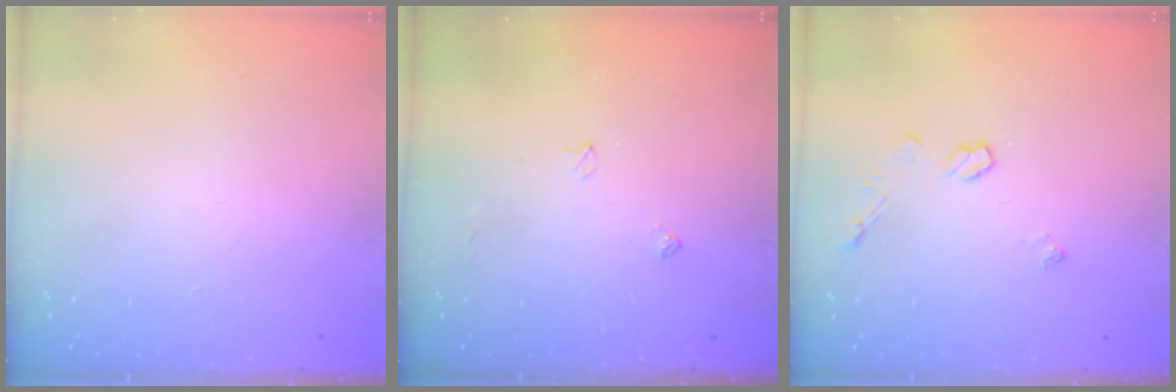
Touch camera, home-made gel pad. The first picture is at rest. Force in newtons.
{"total": 3.5, "press": 3.4, "slide": 0.6}
{"total": 5.5, "press": 5.4, "slide": 0.6}